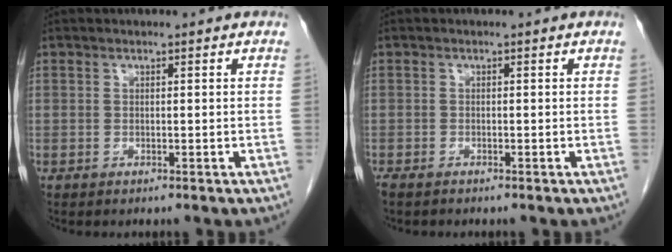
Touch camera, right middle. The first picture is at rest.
{"total": 1.4, "force": [-1.2, 0.4, 0.6], "torque": [-0.014, -0.004, -0.017]}